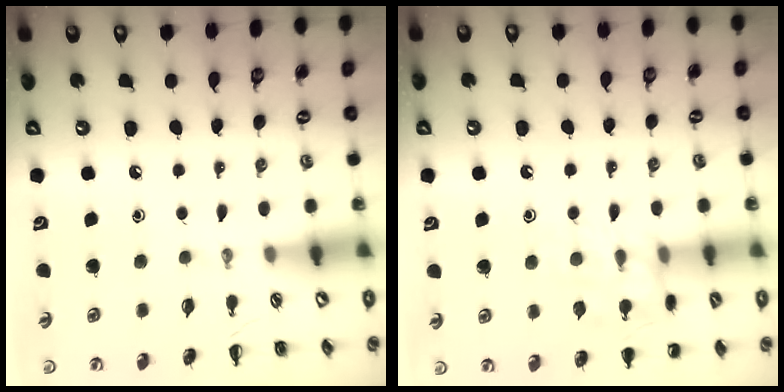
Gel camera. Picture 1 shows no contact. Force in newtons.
{"total": 11.8, "press": 11.7, "slide": 0.6}